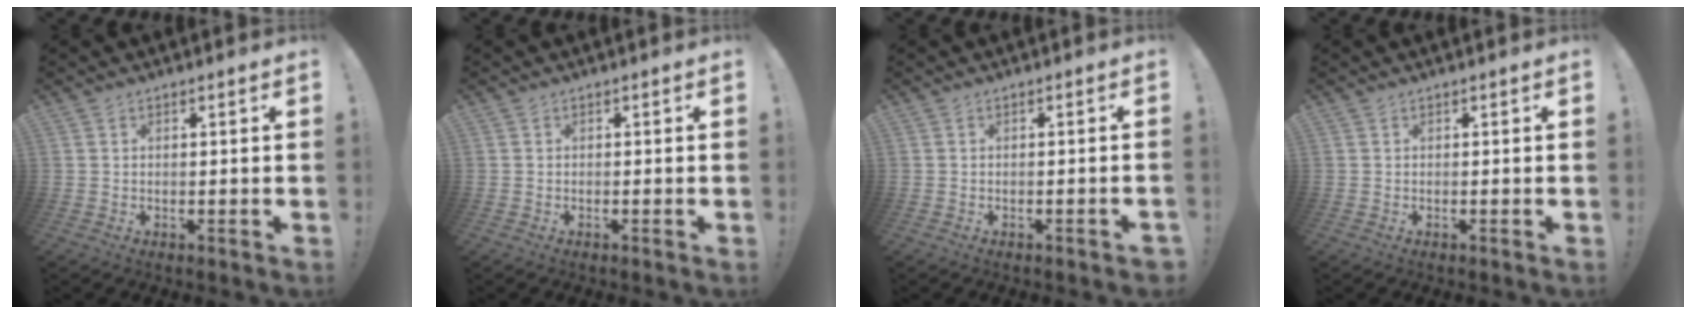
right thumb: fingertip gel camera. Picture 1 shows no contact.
{"total": 0.0}
{"total": 1.2, "force": [-0.9, -0.1, 0.8], "torque": [-0.020, 0.003, -0.014]}
{"total": 0.0}